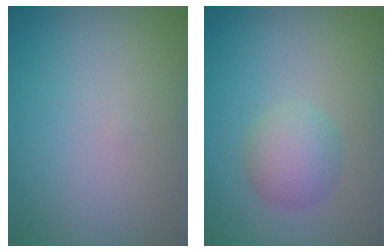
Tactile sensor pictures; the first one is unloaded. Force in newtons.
{"total": 3.0, "press": 3.0, "slide": 0.1}